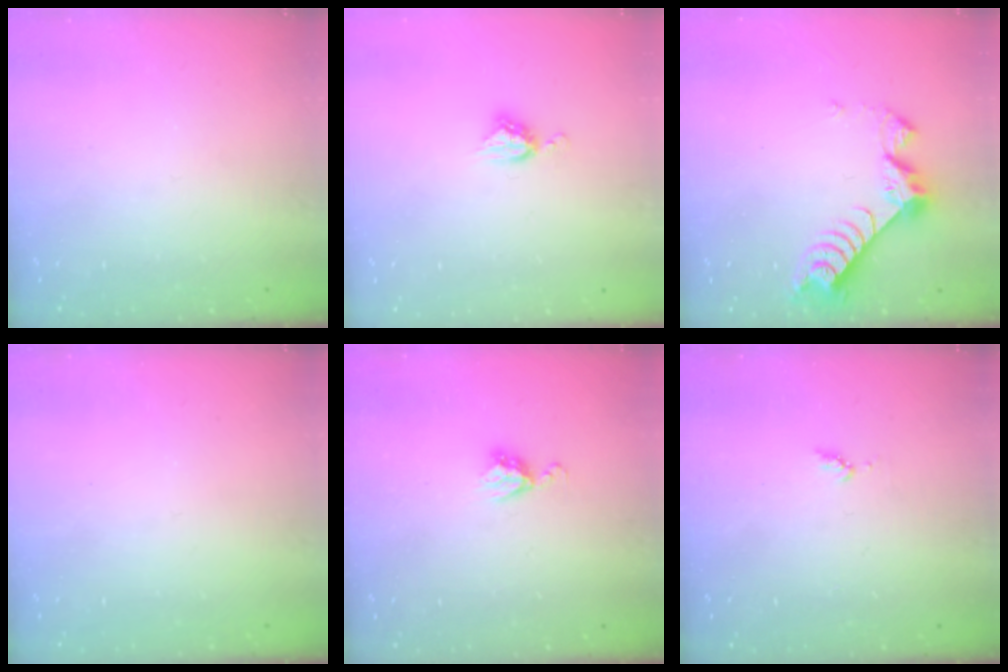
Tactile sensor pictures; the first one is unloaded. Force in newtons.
{"total": 5.4, "press": 5.4, "slide": 0.1}
{"total": 9.4, "press": 9.4, "slide": 0.7}
{"total": 0.0}
{"total": 5.6, "press": 5.6, "slide": 0.5}
{"total": 4.4, "press": 4.3, "slide": 0.4}